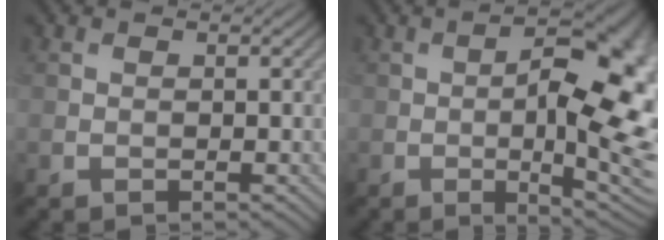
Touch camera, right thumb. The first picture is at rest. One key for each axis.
{"total": 14.5, "fx": -0.8, "fy": 5.6, "fz": 13.3, "tx": -0.158, "ty": -0.004, "tz": -0.024}